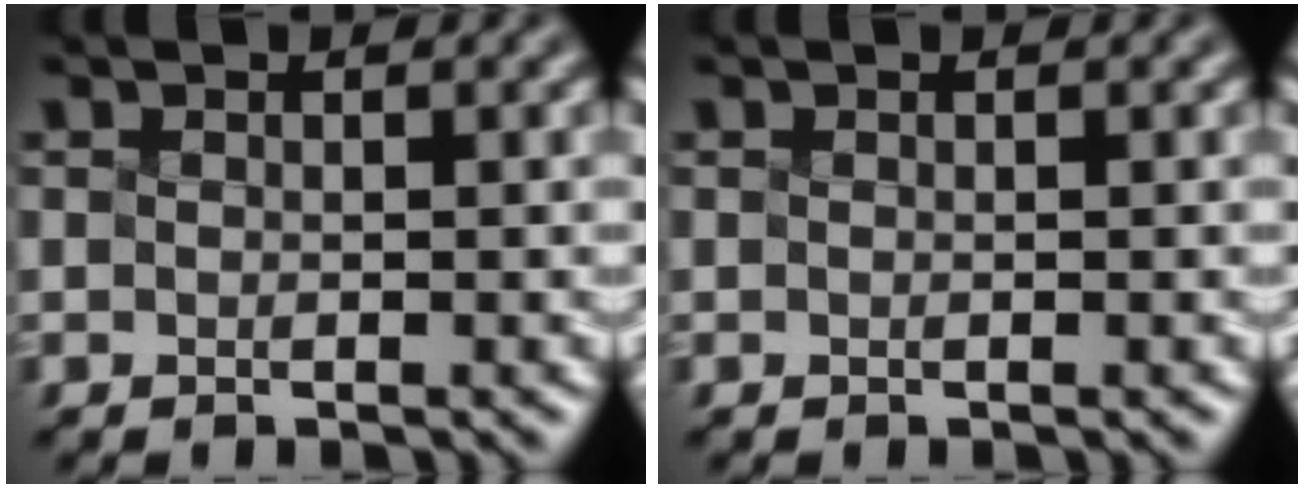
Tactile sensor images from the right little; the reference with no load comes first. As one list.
[{"total": 0.0}]